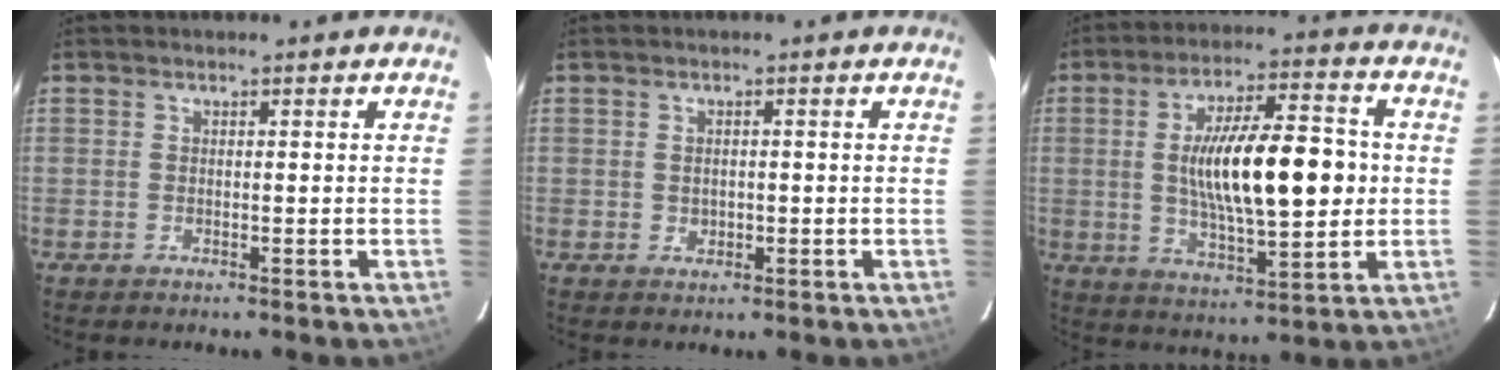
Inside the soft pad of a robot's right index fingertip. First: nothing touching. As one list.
[{"total": 1.6, "force": [-0.2, 1.4, 0.8], "torque": [-0.010, 0.003, 0.000]}, {"total": 17.5, "force": [0.8, 5.3, 16.6], "torque": [-0.282, 0.012, 0.018]}]